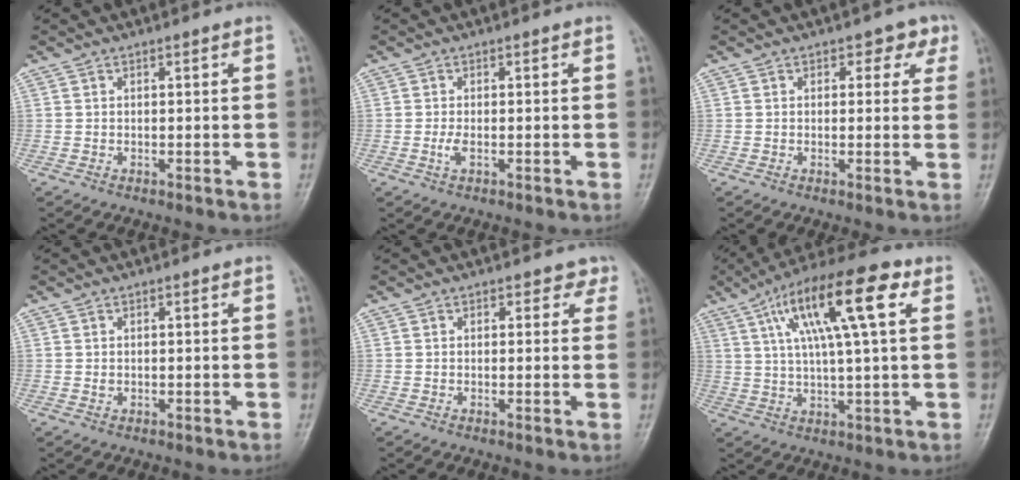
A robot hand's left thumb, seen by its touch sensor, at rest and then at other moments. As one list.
[{"total": 1.6, "force": [-0.5, 0.6, 1.5], "torque": [-0.035, -0.001, -0.008]}, {"total": 3.8, "force": [1.7, 2.8, 2.0], "torque": [0.011, -0.002, 0.012]}, {"total": 0.6, "force": [-0.1, 0.5, 0.3], "torque": [-0.002, 0.001, 0.001]}, {"total": 2.3, "force": [1.4, 1.8, 0.6], "torque": [0.023, -0.003, 0.006]}, {"total": 16.8, "force": [6.0, 4.1, 15.1], "torque": [-0.260, 0.015, 0.093]}]